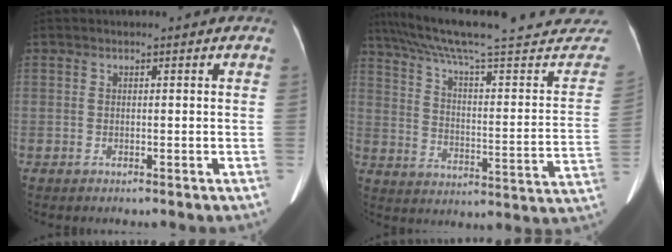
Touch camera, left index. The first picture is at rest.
{"total": 32.2, "force": [29.3, 2.5, 13.1], "torque": [-0.200, -0.098, 0.375]}